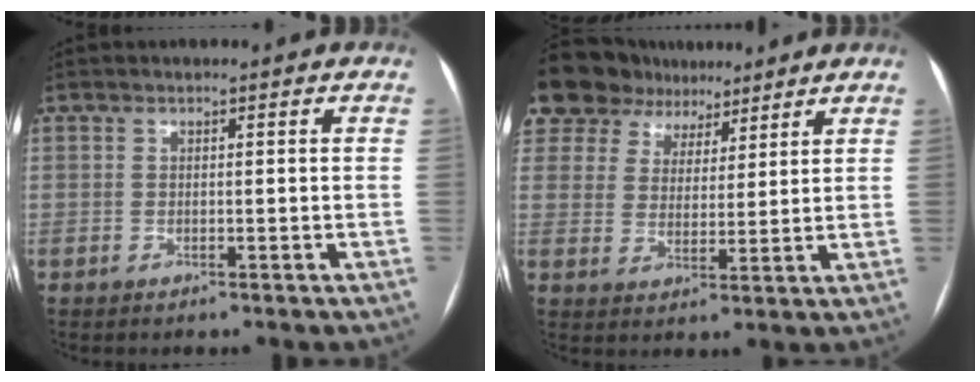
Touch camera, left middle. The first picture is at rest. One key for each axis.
{"total": 15.7, "fx": 11.8, "fy": 9.4, "fz": 4.2, "tx": -0.114, "ty": 0.041, "tz": 0.206}